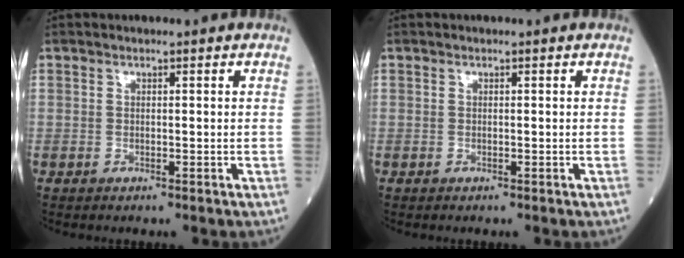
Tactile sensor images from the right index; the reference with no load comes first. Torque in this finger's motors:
{"motor_torque": [0.01, 0.01, 0.00, -0.01]}